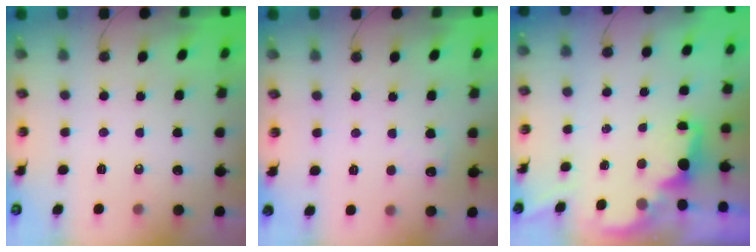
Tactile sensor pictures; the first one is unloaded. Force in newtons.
{"total": 4.7, "press": 4.5, "slide": 1.2}
{"total": 1.9, "press": 1.7, "slide": 0.8}